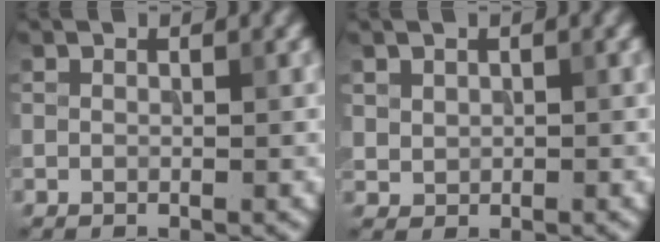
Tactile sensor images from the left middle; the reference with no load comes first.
{"total": 0.9, "force": [0.4, 0.8, 0.2], "torque": [-0.003, -0.004, 0.014]}